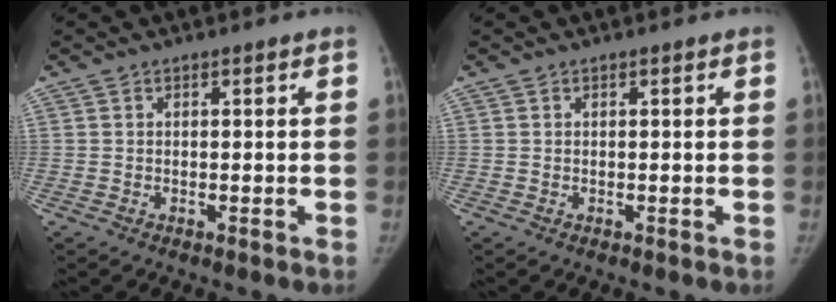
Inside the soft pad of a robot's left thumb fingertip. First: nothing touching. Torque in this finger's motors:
{"motor_torque": [-0.12, 0.14, 0.20, 0.00, 0.02]}